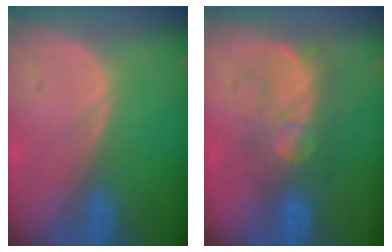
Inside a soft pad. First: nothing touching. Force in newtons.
{"total": 8.2, "press": 7.7, "slide": 2.8}